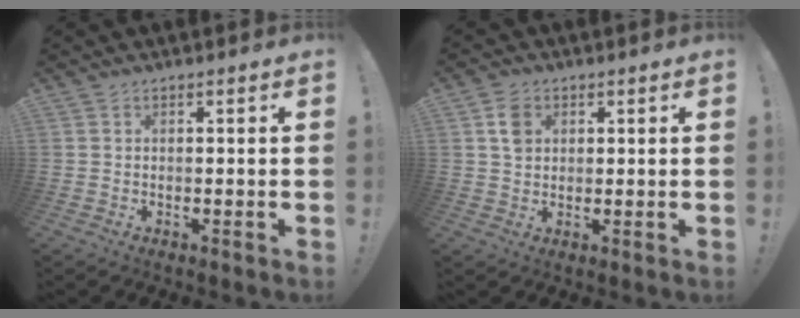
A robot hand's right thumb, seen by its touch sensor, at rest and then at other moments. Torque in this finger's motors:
{"motor_torque": [0.38, 0.33, 0.12, -0.18, -0.01]}